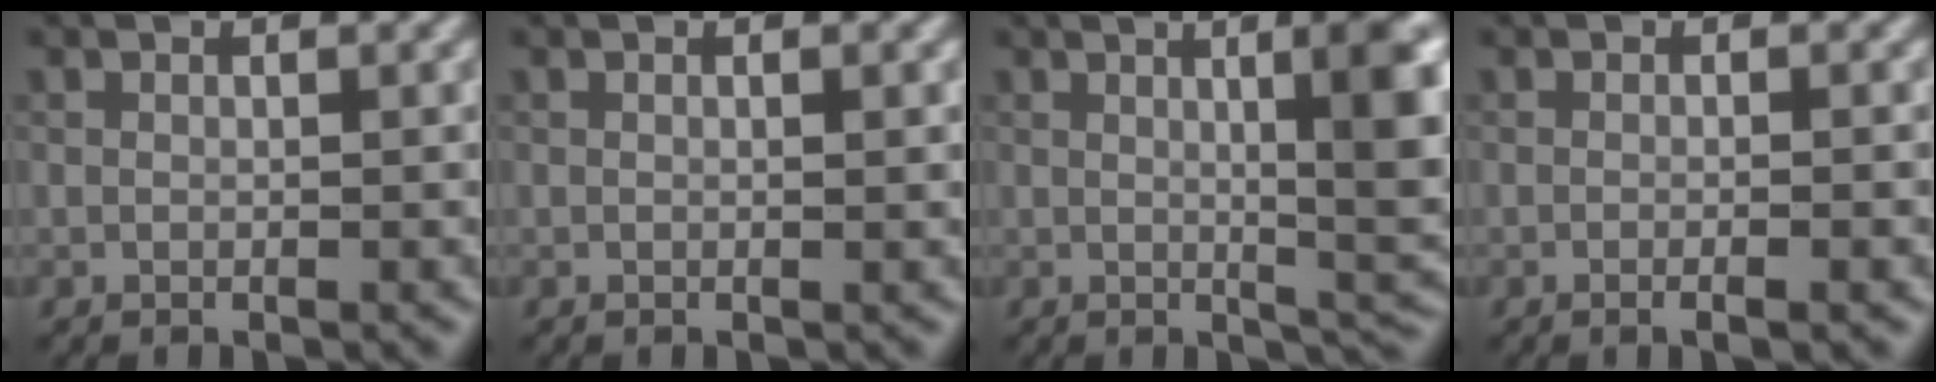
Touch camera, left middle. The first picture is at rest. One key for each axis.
{"total": 0.7, "fx": 0.0, "fy": 0.2, "fz": 0.7, "tx": -0.006, "ty": 0.005, "tz": -0.002}
{"total": 8.8, "fx": 1.4, "fy": 2.0, "fz": 8.5, "tx": -0.089, "ty": 0.011, "tz": 0.030}
{"total": 1.6, "fx": -0.7, "fy": 0.2, "fz": 1.5, "tx": -0.018, "ty": 0.000, "tz": -0.011}